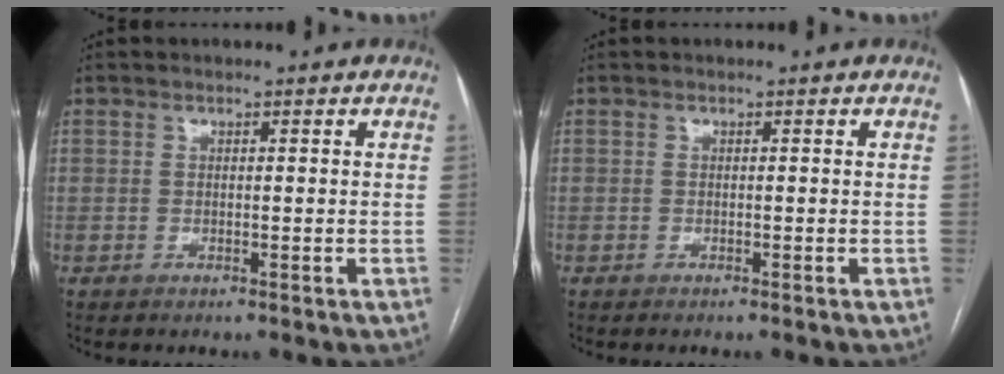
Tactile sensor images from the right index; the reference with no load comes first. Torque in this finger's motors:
{"motor_torque": [-0.07, 0.09, -0.07, 0.01]}